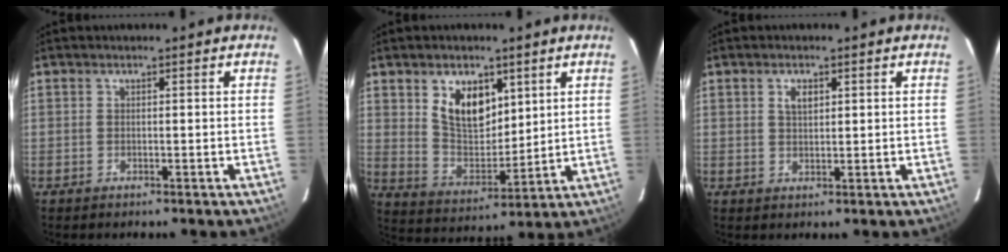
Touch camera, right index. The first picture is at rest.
{"total": 10.9, "force": [5.0, 6.6, 6.9], "torque": [-0.122, 0.005, 0.107]}
{"total": 2.6, "force": [1.1, 1.5, 1.9], "torque": [-0.031, 0.004, 0.019]}